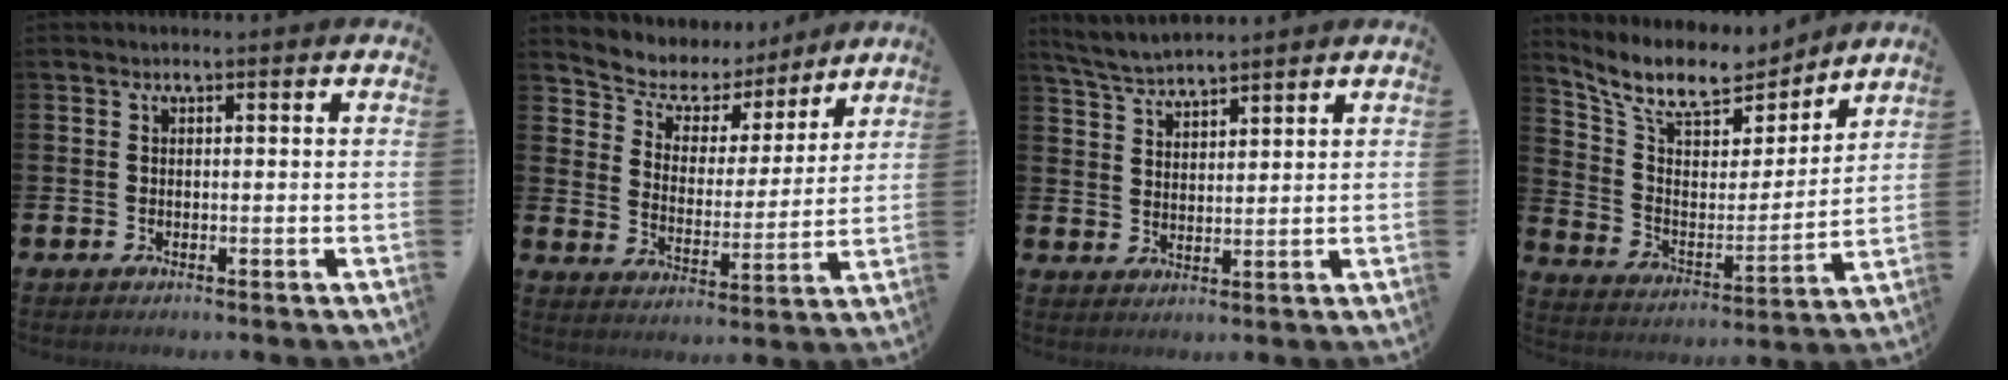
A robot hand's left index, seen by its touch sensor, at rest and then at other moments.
{"total": 7.1, "force": [6.4, 3.0, 1.0], "torque": [-0.050, -0.050, 0.109]}
{"total": 4.3, "force": [4.3, 0.0, 0.5], "torque": [-0.022, -0.021, 0.077]}
{"total": 10.8, "force": [9.6, 3.3, 3.7], "torque": [-0.104, -0.069, 0.166]}